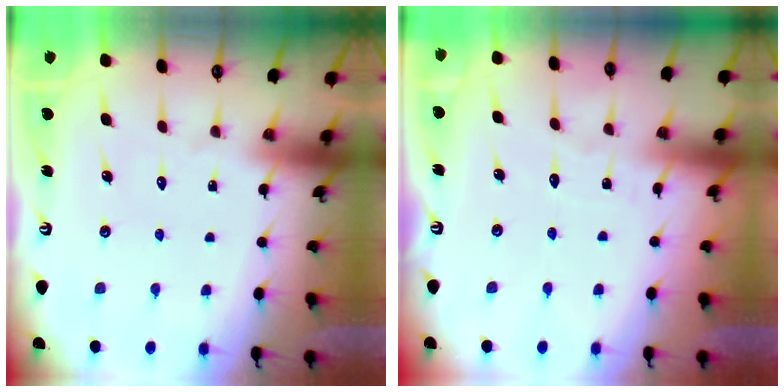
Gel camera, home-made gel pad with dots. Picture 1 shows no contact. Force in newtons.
{"total": 2.6, "press": 2.6, "slide": 0.2}